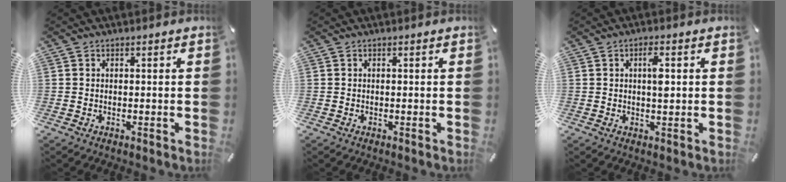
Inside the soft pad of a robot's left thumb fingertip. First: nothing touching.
{"total": 0.0}
{"total": 4.0, "force": [0.8, 1.3, 3.7], "torque": [-0.060, 0.000, 0.007]}